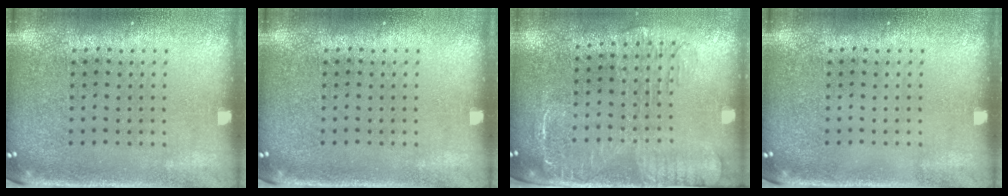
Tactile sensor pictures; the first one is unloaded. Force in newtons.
{"total": 0.0}
{"total": 1.8, "press": 1.5, "slide": 0.9}
{"total": 0.0}